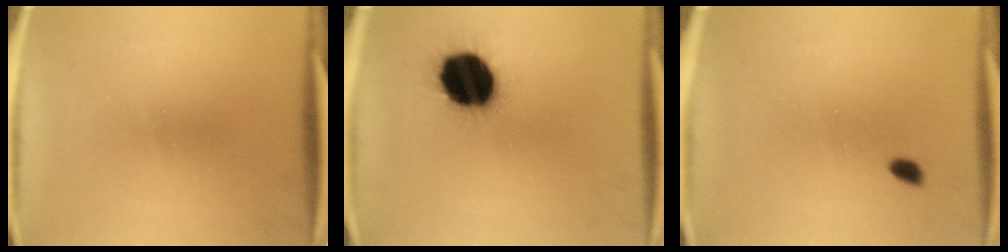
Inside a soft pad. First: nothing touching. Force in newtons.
{"total": 18.5}
{"total": 1.4}